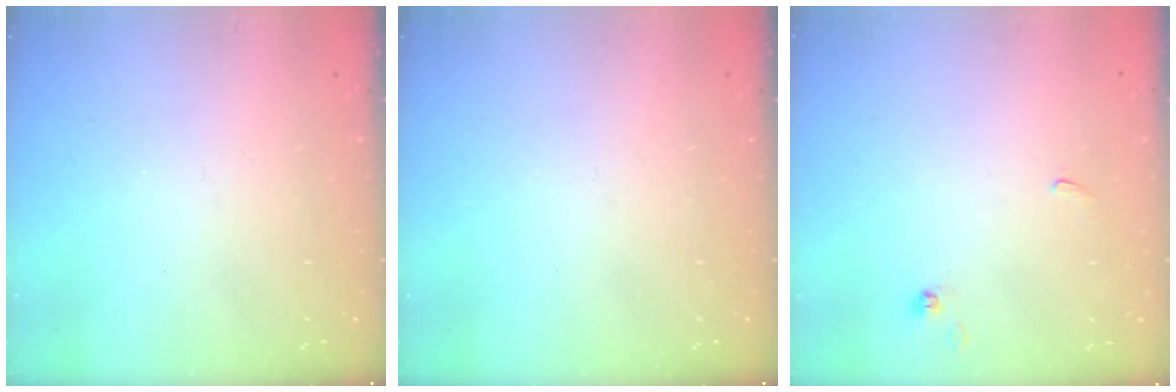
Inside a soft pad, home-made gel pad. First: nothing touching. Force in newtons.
{"total": 0.0}
{"total": 0.9, "press": 0.9, "slide": 0.2}